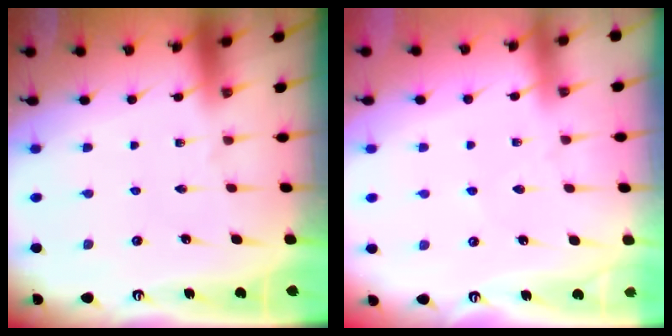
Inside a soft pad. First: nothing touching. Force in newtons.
{"total": 2.5, "press": 2.4, "slide": 0.5}